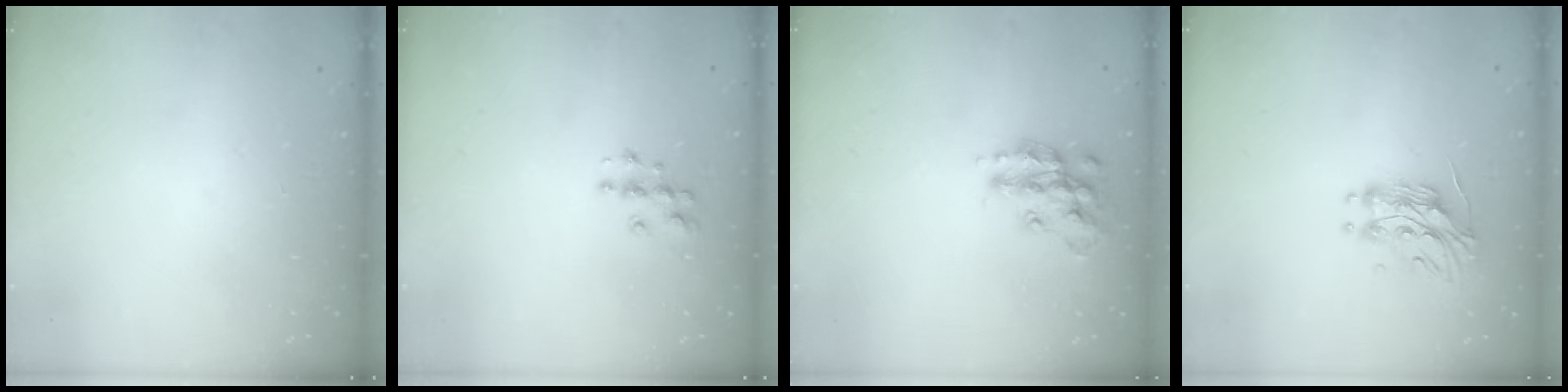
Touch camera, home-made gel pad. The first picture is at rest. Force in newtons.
{"total": 5.2, "press": 5.1, "slide": 0.5}
{"total": 14.6, "press": 14.6, "slide": 0.8}
{"total": 11.8, "press": 11.8, "slide": 0.6}